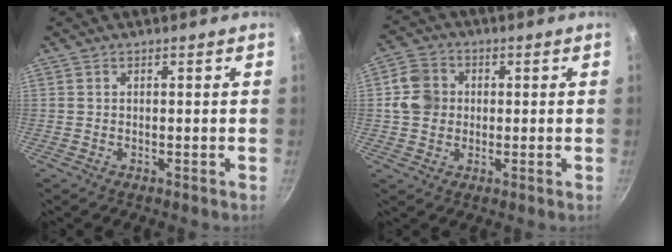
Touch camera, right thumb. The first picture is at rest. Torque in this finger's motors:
{"motor_torque": [-0.37, 0.81, 0.91, 0.08, 0.06]}